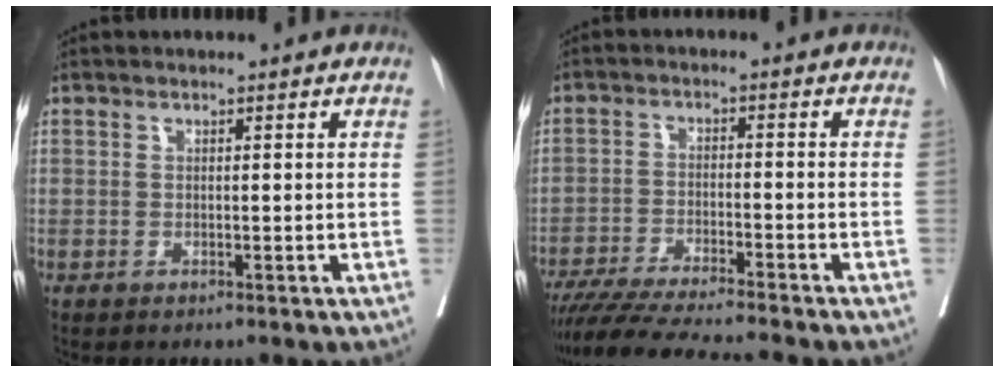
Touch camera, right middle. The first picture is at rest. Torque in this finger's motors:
{"motor_torque": [1.07, -1.07, 0.17, 0.05]}